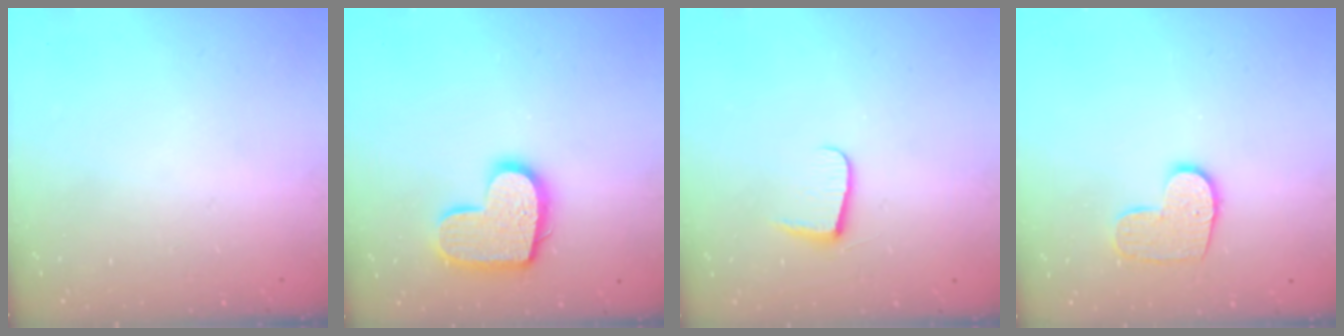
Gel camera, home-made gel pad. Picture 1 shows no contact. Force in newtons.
{"total": 14.6, "press": 14.6, "slide": 0.9}
{"total": 6.5, "press": 6.5, "slide": 0.8}
{"total": 8.7, "press": 8.7, "slide": 0.4}